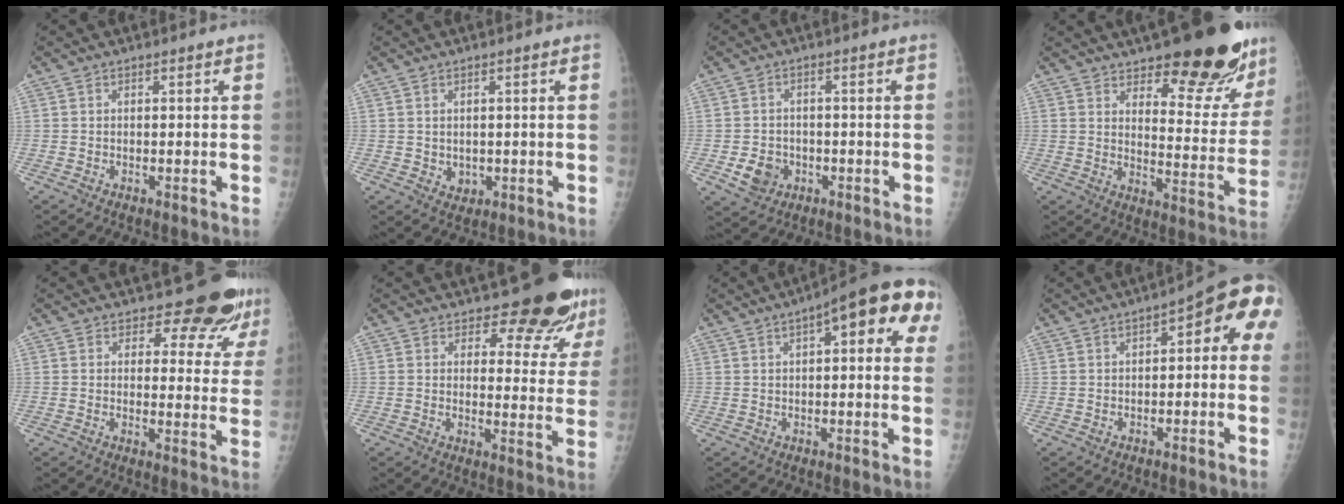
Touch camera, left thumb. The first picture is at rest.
{"total": 2.0, "force": [0.1, 1.8, 0.7], "torque": [-0.006, -0.004, 0.009]}
{"total": 5.1, "force": [-1.8, 4.3, 2.1], "torque": [-0.025, 0.006, -0.027]}
{"total": 21.4, "force": [15.5, 7.3, 12.8], "torque": [-0.116, -0.104, 0.203]}
{"total": 9.2, "force": [8.3, 3.6, 1.8], "torque": [0.018, -0.063, 0.084]}
{"total": 11.1, "force": [9.8, 3.9, 3.6], "torque": [-0.008, -0.082, 0.110]}
{"total": 14.1, "force": [4.9, 5.2, 12.2], "torque": [-0.127, 0.020, 0.050]}
{"total": 8.6, "force": [0.7, 3.9, 7.7], "torque": [-0.064, 0.034, -0.006]}